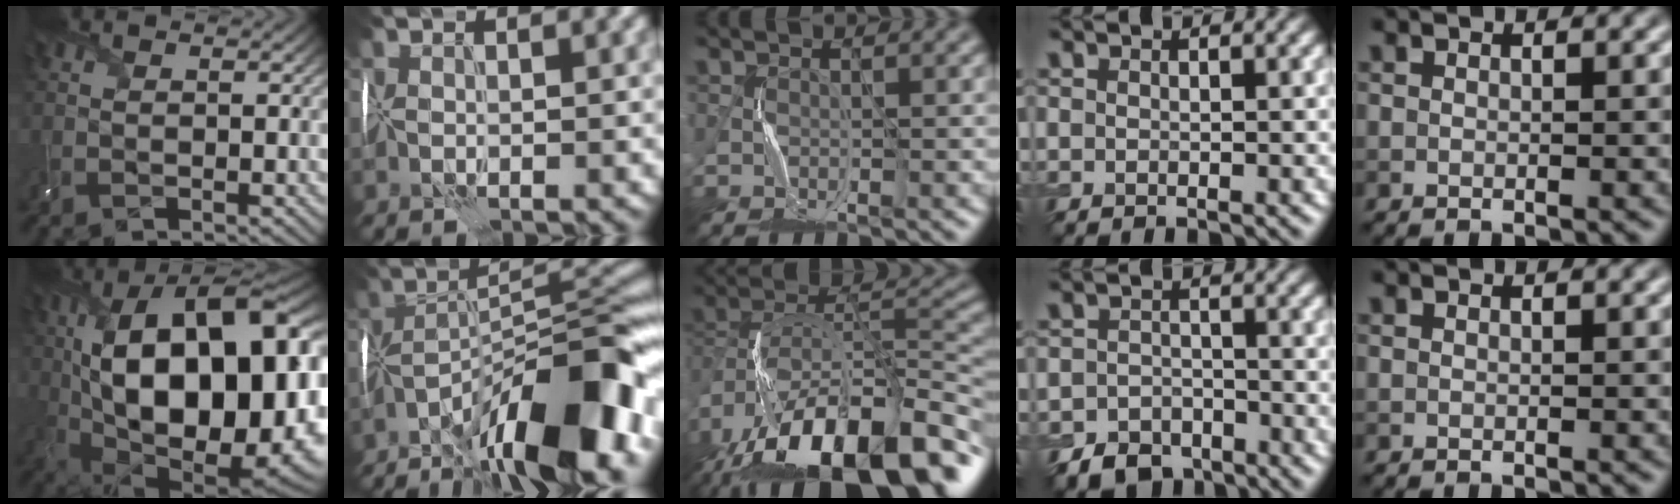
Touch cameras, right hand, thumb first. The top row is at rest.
{"thumb": {"total": 22.5, "force": [1.4, 11.4, 19.4], "torque": [-0.346, -0.006, 0.025]}, "index": {"total": 15.8, "force": [-9.5, 4.4, 11.9], "torque": [-0.165, 0.009, -0.170]}, "middle": {"total": 17.3, "force": [-9.4, 8.1, 12.0], "torque": [-0.208, 0.003, -0.156]}, "ring": {"total": 4.6, "force": [-3.4, 2.8, 1.2], "torque": [-0.013, -0.005, -0.060]}}